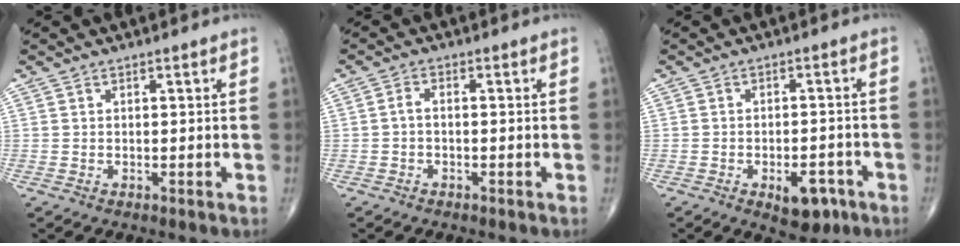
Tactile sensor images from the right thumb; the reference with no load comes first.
{"total": 1.7, "force": [-0.5, 0.8, 1.4], "torque": [-0.026, 0.009, -0.012]}
{"total": 6.5, "force": [-3.2, 3.4, 4.6], "torque": [-0.042, 0.018, -0.038]}